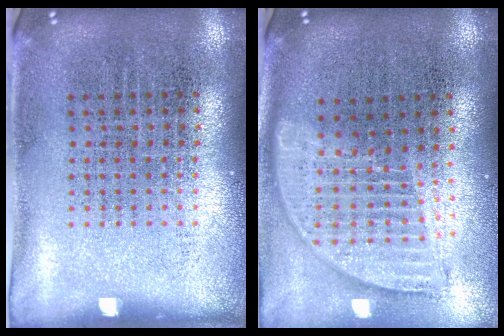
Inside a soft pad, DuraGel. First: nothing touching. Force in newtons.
{"total": 1.8, "press": 1.5, "slide": 0.9}